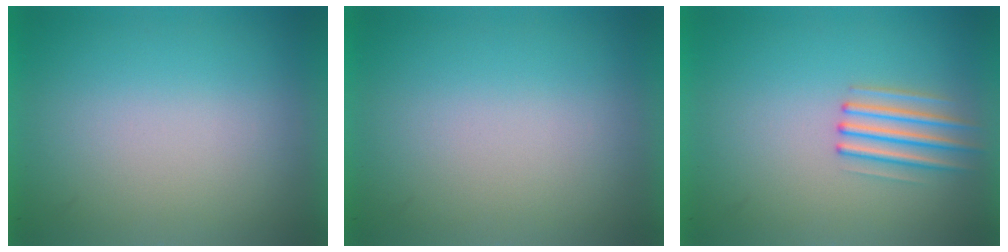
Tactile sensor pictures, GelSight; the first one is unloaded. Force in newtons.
{"total": 0.0}
{"total": 2.2}